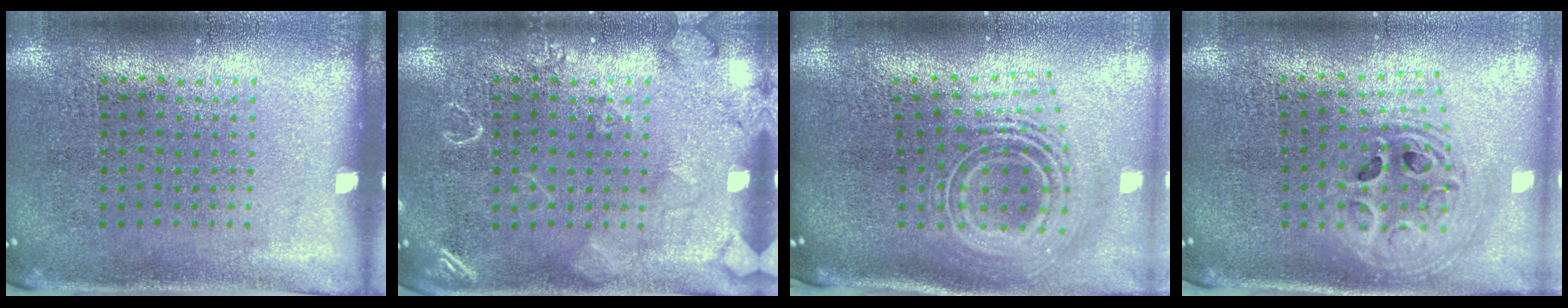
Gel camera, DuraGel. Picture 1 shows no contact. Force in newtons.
{"total": 2.4, "press": 2.4, "slide": 0.4}
{"total": 2.8, "press": 1.9, "slide": 2.1}
{"total": 2.4, "press": 1.8, "slide": 1.5}